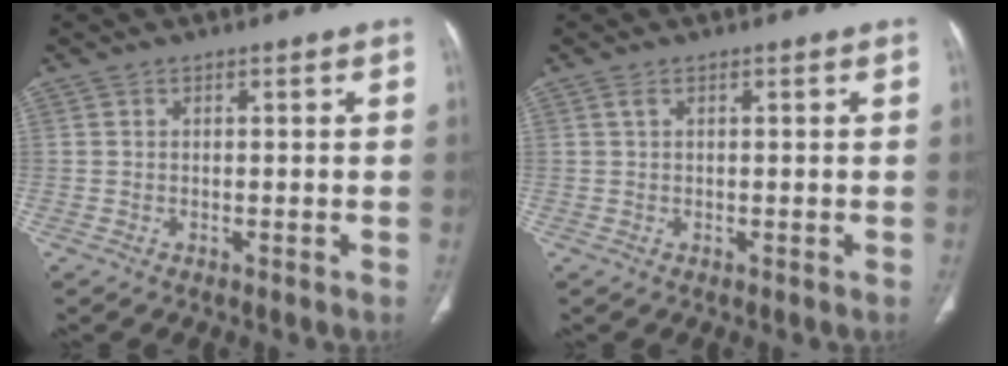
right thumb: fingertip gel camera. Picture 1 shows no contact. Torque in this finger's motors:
{"motor_torque": [-0.07, 0.04, 0.21, -0.18, 0.04]}